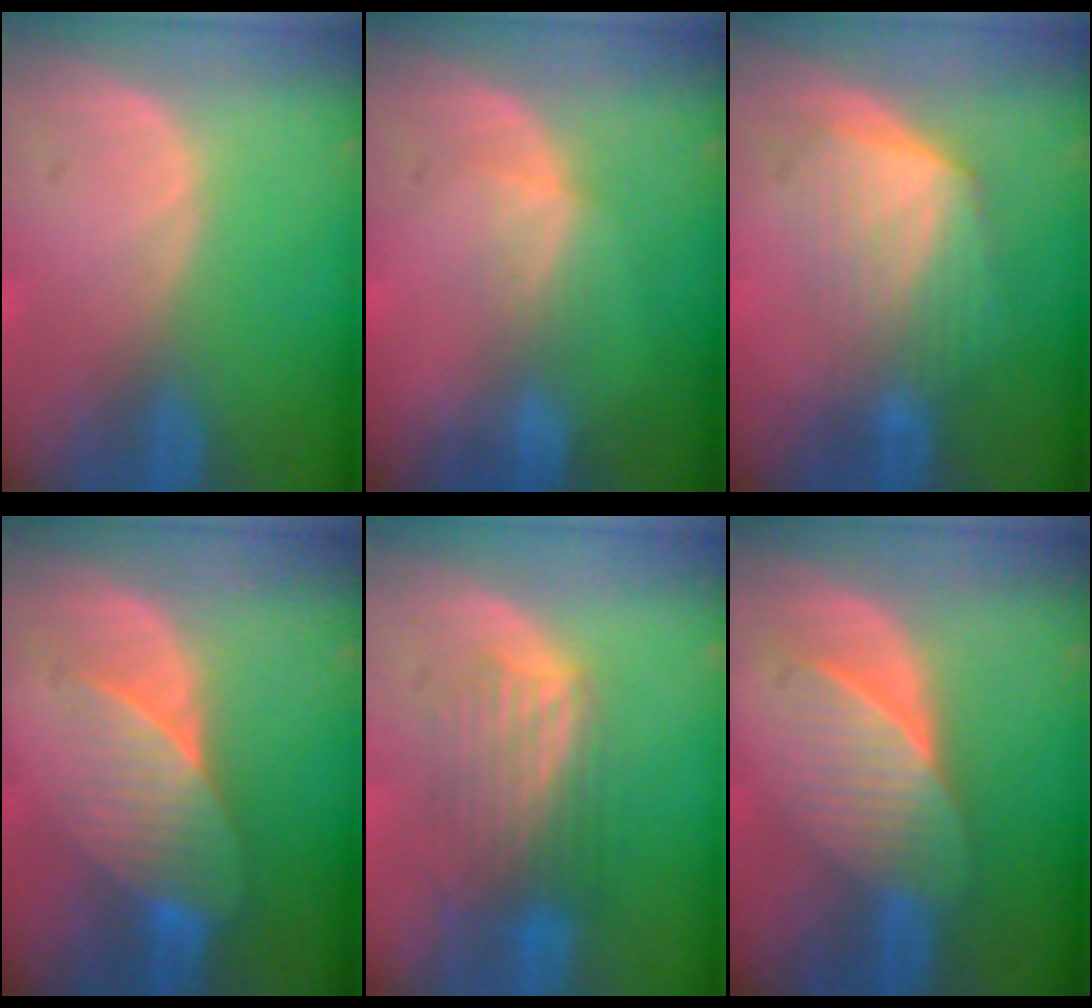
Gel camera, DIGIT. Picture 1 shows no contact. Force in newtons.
{"total": 2.4, "press": 2.1, "slide": 1.2}
{"total": 7.2, "press": 6.5, "slide": 3.0}
{"total": 7.1, "press": 6.6, "slide": 2.7}
{"total": 6.3, "press": 6.3, "slide": 0.6}
{"total": 7.4, "press": 6.7, "slide": 3.2}